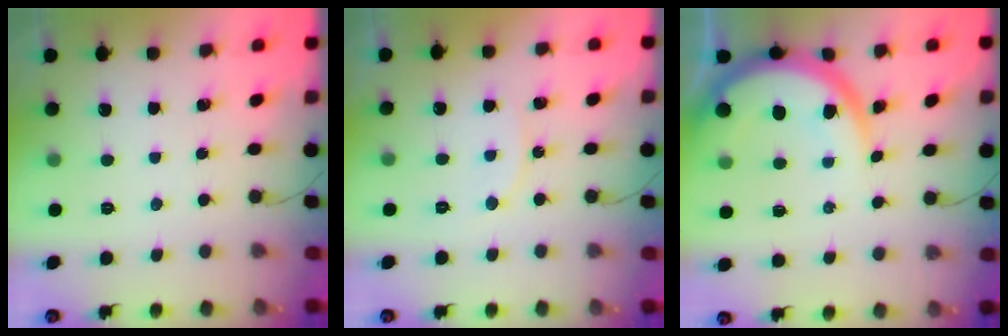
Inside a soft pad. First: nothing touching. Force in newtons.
{"total": 5.9, "press": 5.9, "slide": 0.8}
{"total": 11.0, "press": 11.0, "slide": 1.1}